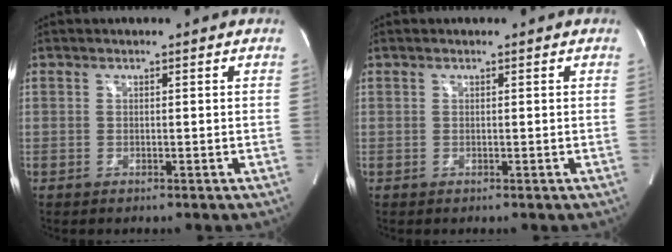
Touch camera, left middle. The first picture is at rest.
{"total": 0.0}